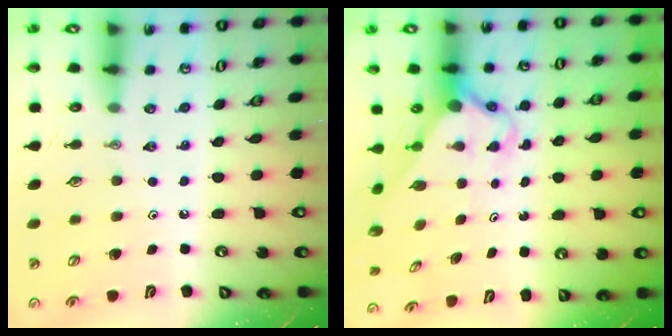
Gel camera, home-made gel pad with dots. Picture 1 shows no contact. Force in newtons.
{"total": 3.8, "press": 3.8, "slide": 0.2}